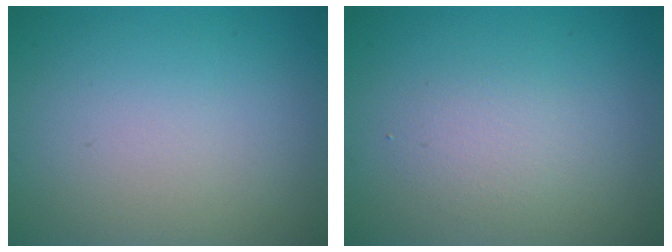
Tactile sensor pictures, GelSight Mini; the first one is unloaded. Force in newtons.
{"total": 1.7, "press": 1.7, "slide": 0.1}